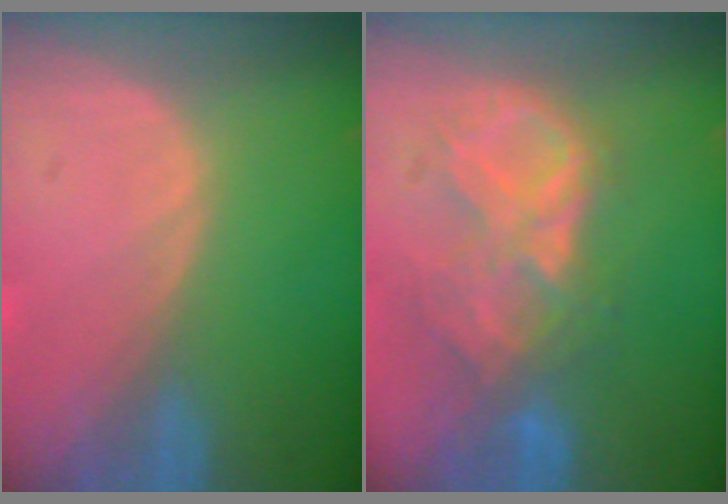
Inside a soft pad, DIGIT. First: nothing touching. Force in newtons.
{"total": 8.8, "press": 7.7, "slide": 4.2}